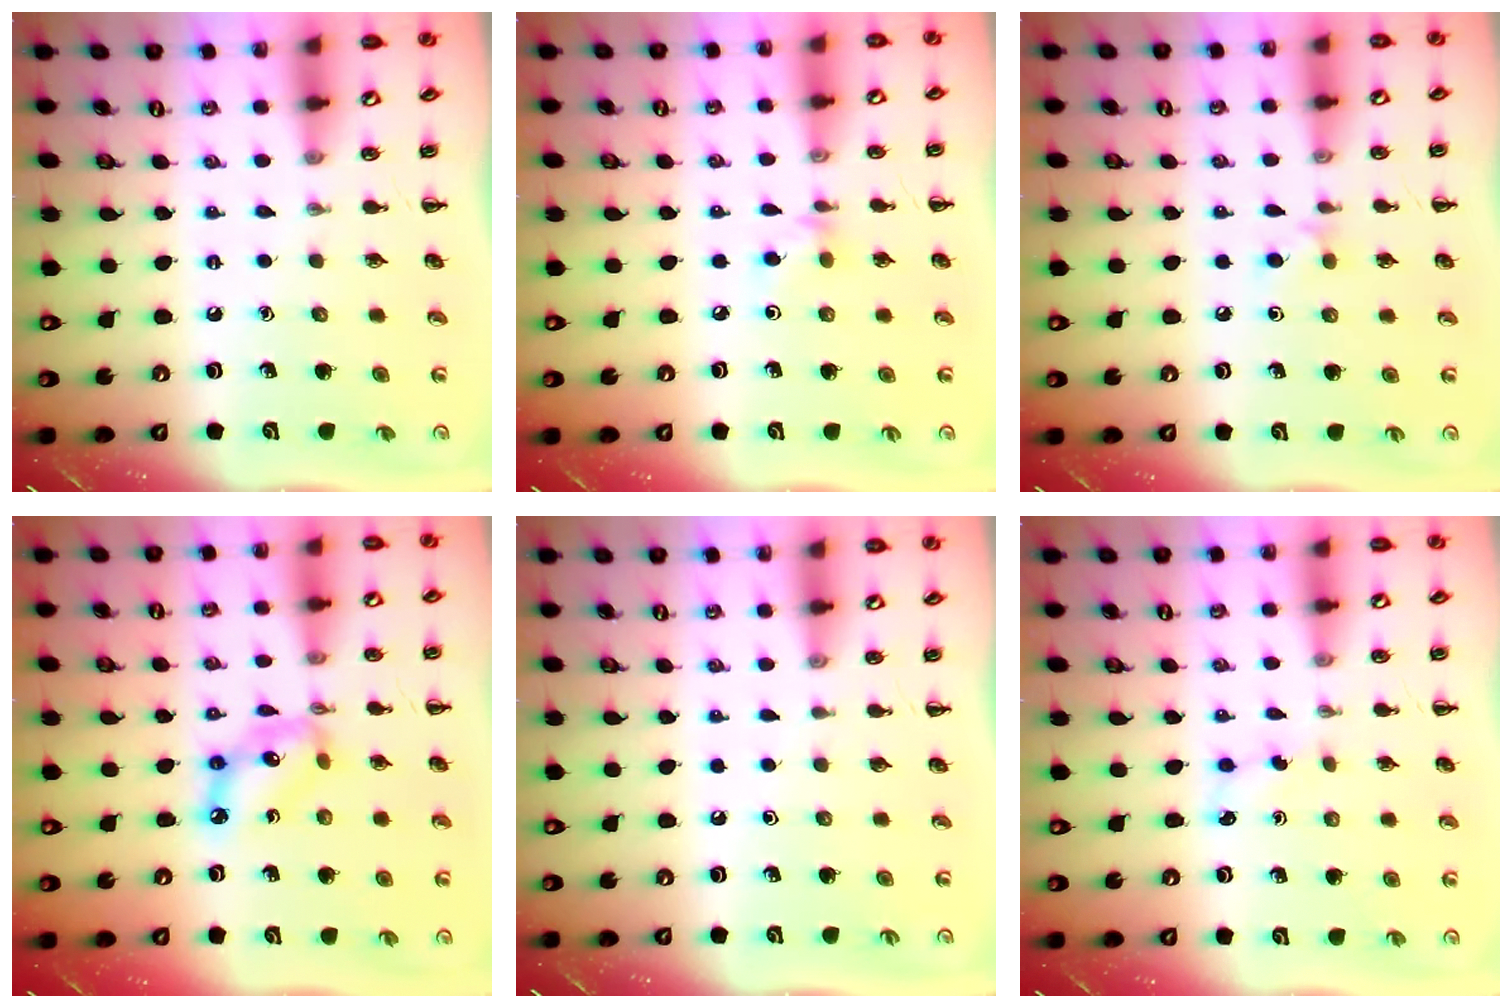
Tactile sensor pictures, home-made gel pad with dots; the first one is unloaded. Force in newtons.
{"total": 4.0, "press": 3.7, "slide": 1.5}
{"total": 5.0, "press": 4.6, "slide": 2.0}
{"total": 9.2, "press": 9.0, "slide": 2.1}
{"total": 0.0}
{"total": 2.6, "press": 2.5, "slide": 0.8}